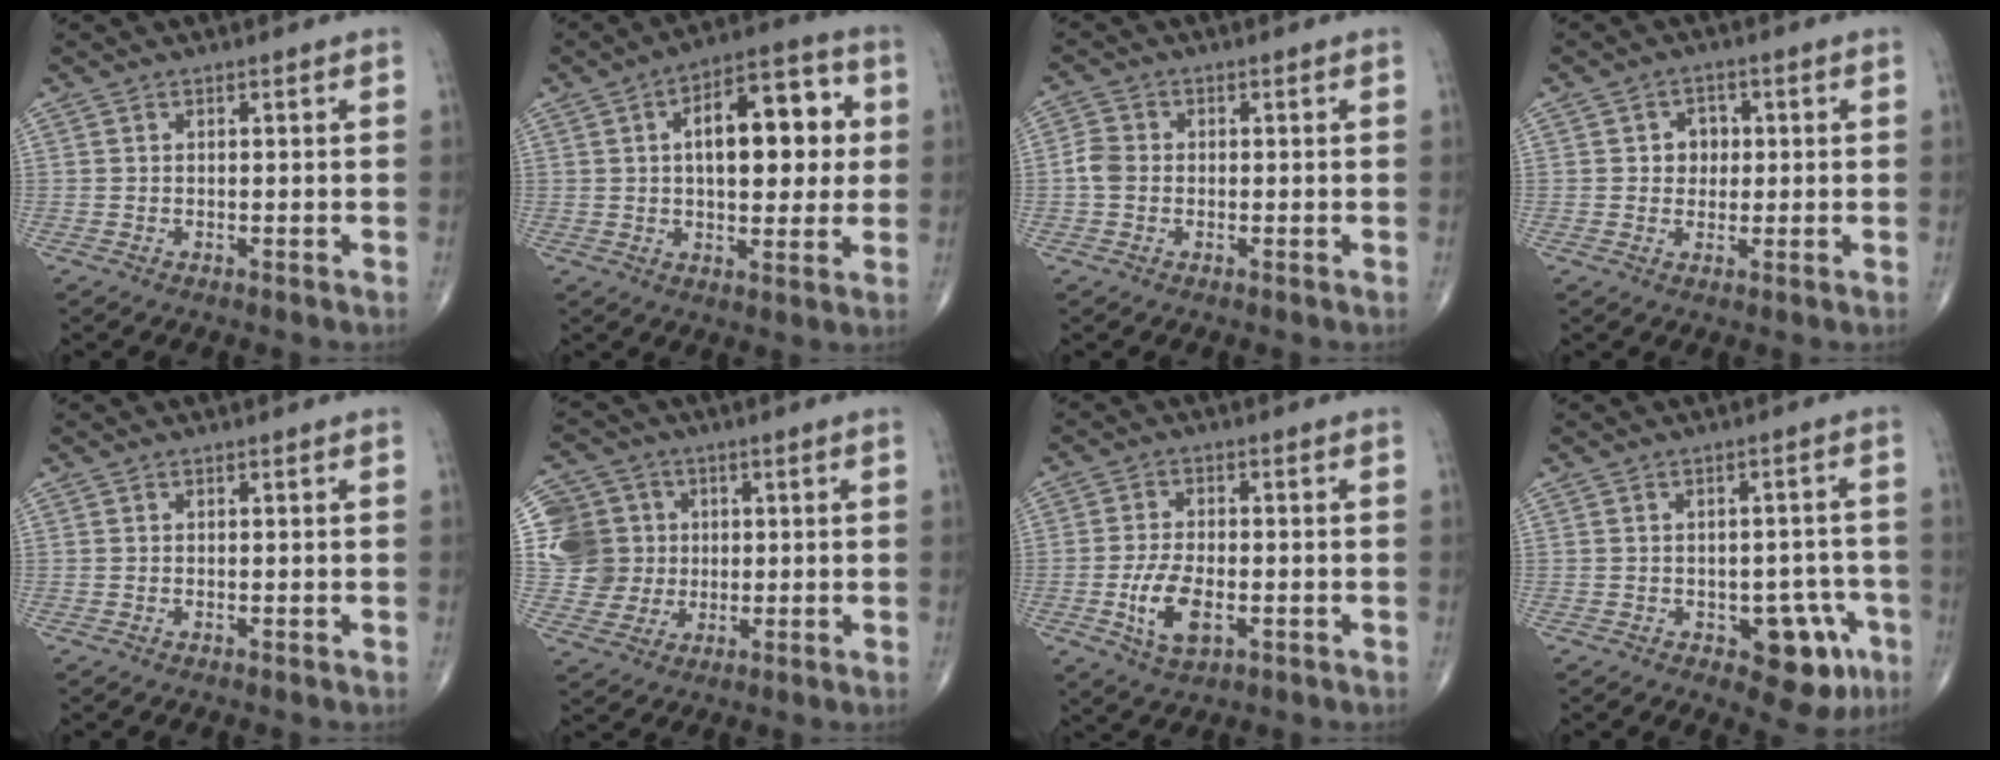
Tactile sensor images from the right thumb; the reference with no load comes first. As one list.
[{"total": 16.3, "force": [2.9, 8.1, 13.9], "torque": [-0.166, 0.016, 0.038]}, {"total": 3.1, "force": [-0.5, 2.5, 1.7], "torque": [-0.032, 0.007, -0.016]}, {"total": 3.7, "force": [0.5, 3.2, 1.8], "torque": [0.001, 0.005, 0.003]}, {"total": 0.0}, {"total": 11.2, "force": [1.6, 10.8, 2.6], "torque": [-0.027, 0.015, 0.034]}, {"total": 7.9, "force": [-2.2, 4.0, 6.5], "torque": [-0.123, 0.002, -0.036]}, {"total": 9.5, "force": [-4.1, 5.0, 7.0], "torque": [-0.044, 0.021, -0.045]}]